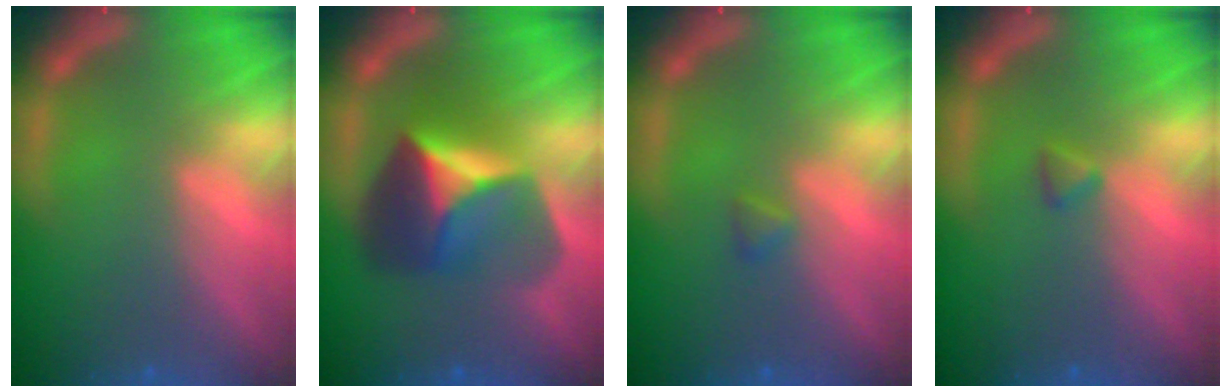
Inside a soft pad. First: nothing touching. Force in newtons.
{"total": 7.4}
{"total": 0.9}
{"total": 0.9}